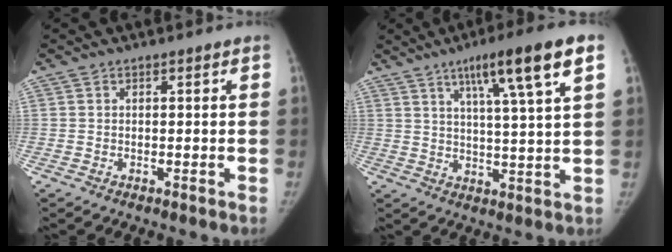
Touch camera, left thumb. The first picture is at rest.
{"total": 13.1, "force": [6.7, 0.7, 11.3], "torque": [-0.175, -0.017, 0.103]}